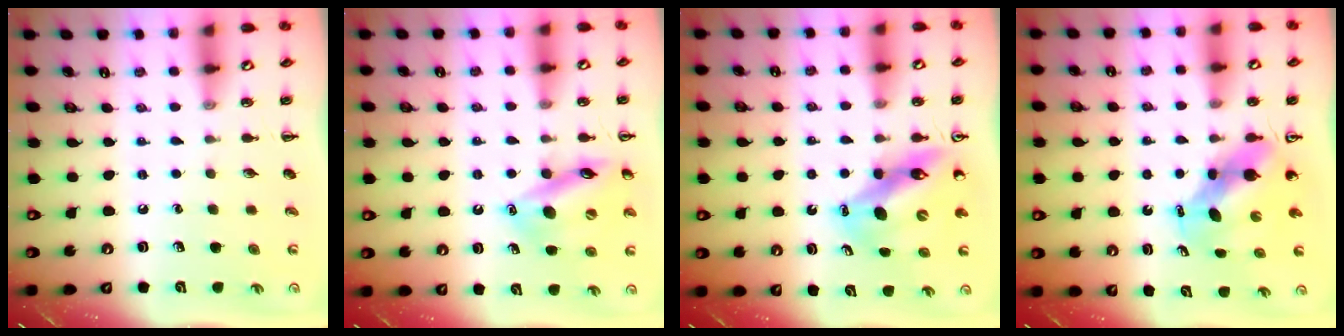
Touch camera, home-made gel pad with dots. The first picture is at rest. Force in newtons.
{"total": 15.0, "press": 14.7, "slide": 3.1}
{"total": 11.8, "press": 11.2, "slide": 3.8}
{"total": 5.8, "press": 5.6, "slide": 1.4}